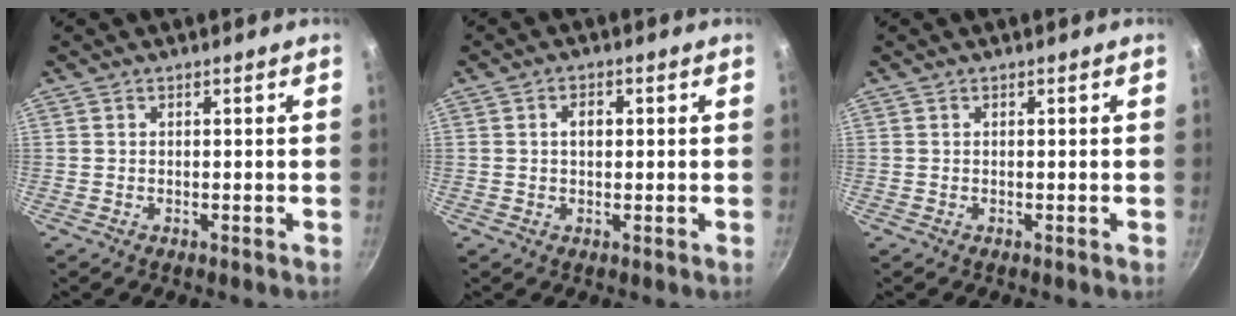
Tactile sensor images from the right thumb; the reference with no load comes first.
{"total": 2.5, "force": [0.4, 1.6, 1.9], "torque": [-0.023, 0.007, 0.006]}
{"total": 0.0}